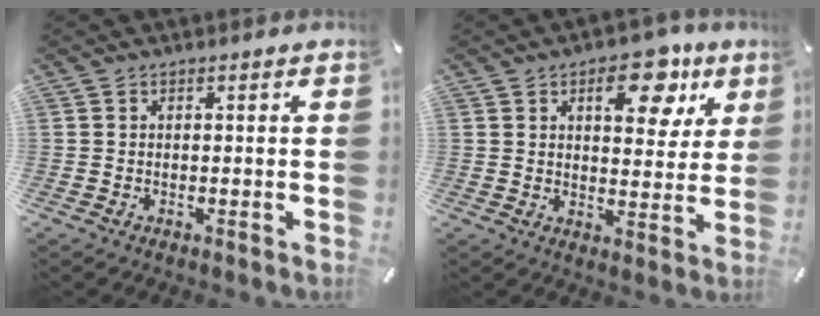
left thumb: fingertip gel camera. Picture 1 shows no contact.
{"total": 13.3, "force": [6.4, 7.3, 9.1], "torque": [-0.096, -0.025, 0.099]}